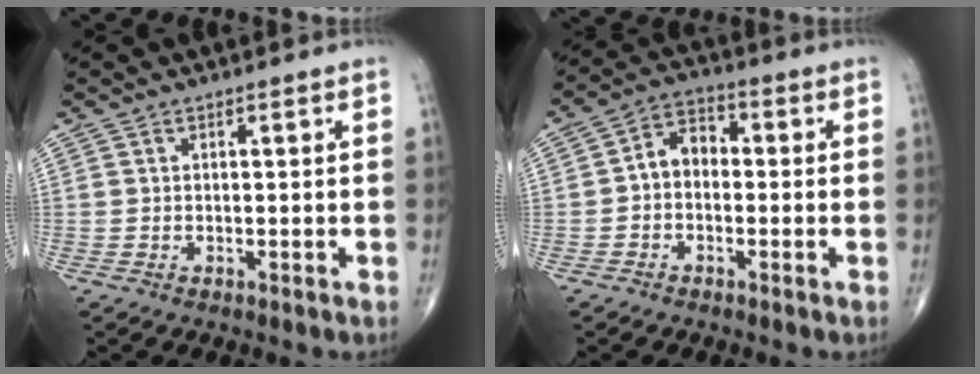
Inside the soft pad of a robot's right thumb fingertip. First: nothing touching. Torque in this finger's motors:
{"motor_torque": [0.07, 0.07, 0.18, -0.08, 0.10]}